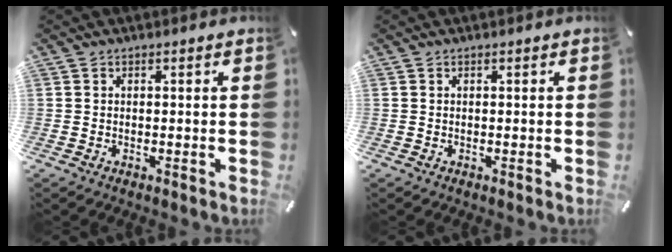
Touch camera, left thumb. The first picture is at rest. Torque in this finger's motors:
{"motor_torque": [-0.09, -0.03, 0.02, 0.06, 0.00]}